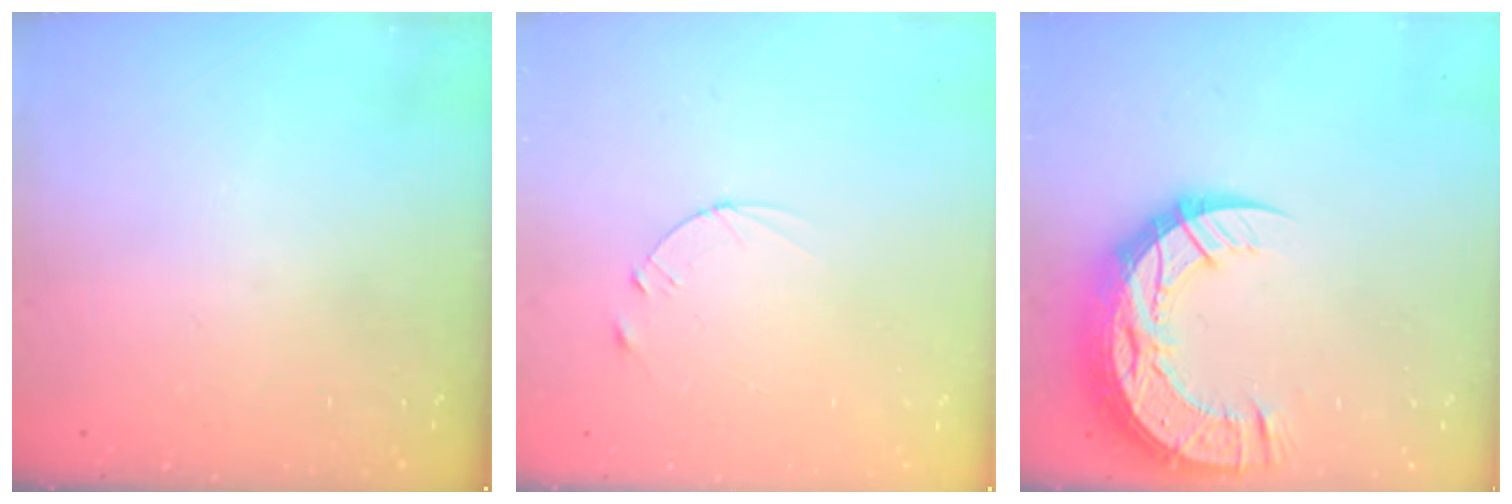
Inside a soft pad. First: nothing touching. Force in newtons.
{"total": 2.4, "press": 2.3, "slide": 0.2}
{"total": 19.2, "press": 19.1, "slide": 1.4}